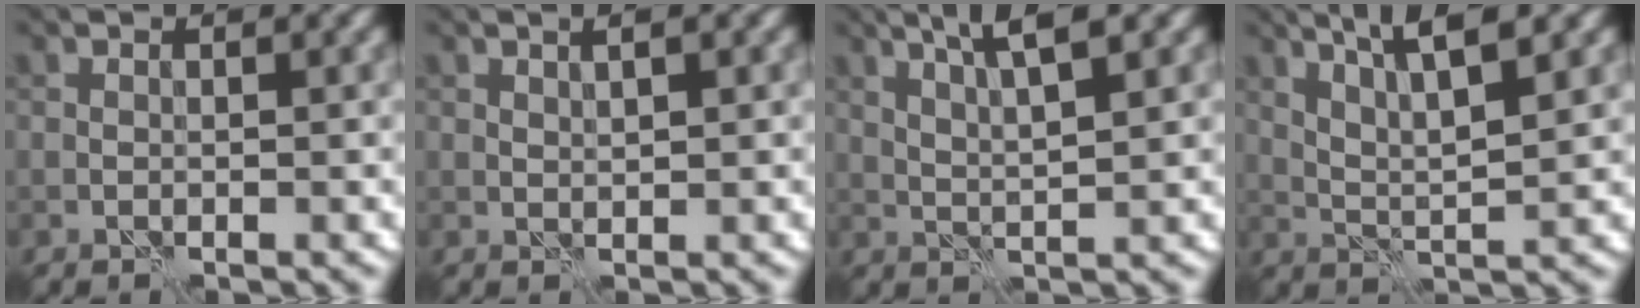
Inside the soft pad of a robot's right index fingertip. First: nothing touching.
{"total": 1.5, "force": [0.8, 0.3, 1.2], "torque": [-0.020, -0.003, 0.016]}
{"total": 4.6, "force": [2.5, 0.7, 3.7], "torque": [-0.071, 0.005, 0.049]}
{"total": 5.7, "force": [3.4, 1.0, 4.5], "torque": [-0.085, 0.005, 0.062]}